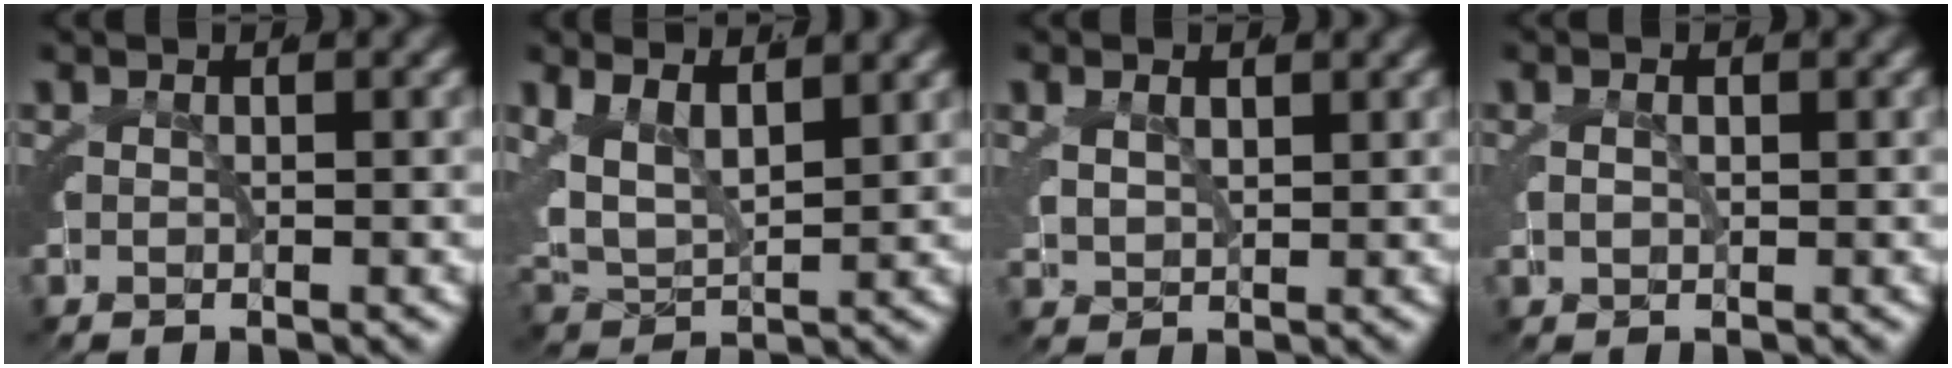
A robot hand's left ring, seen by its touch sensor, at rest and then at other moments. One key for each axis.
{"total": 7.3, "fx": 1.8, "fy": 5.4, "fz": 4.5, "tx": -0.110, "ty": -0.015, "tz": 0.032}
{"total": 1.8, "fx": 1.3, "fy": 0.6, "fz": 1.0, "tx": -0.024, "ty": -0.007, "tz": 0.035}
{"total": 1.1, "fx": 0.4, "fy": 0.3, "fz": 0.9, "tx": -0.020, "ty": -0.004, "tz": 0.014}